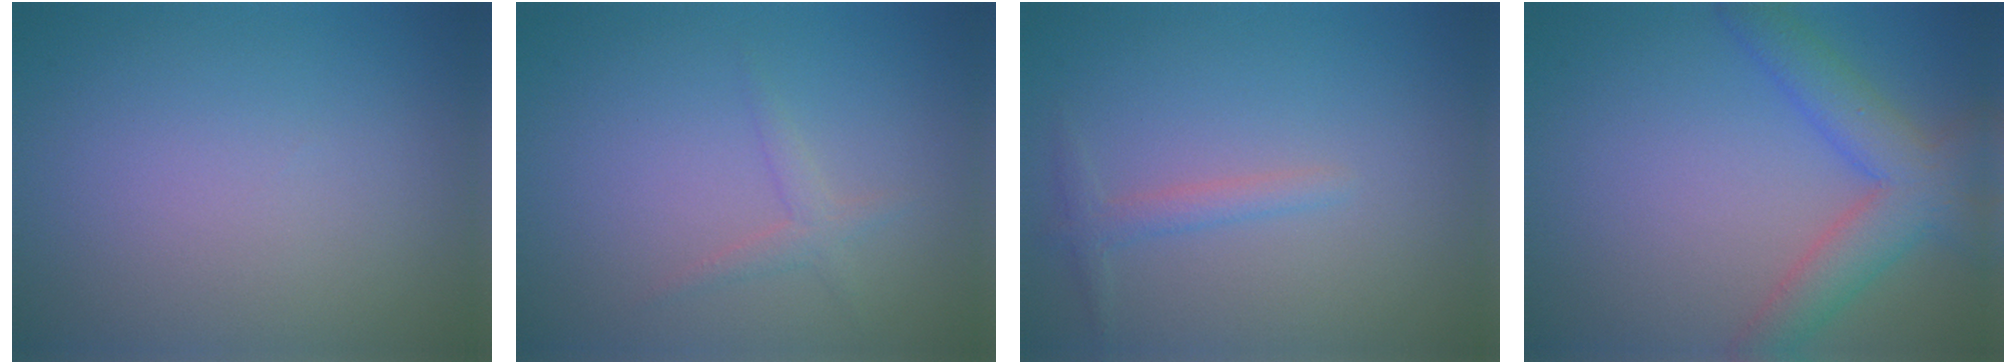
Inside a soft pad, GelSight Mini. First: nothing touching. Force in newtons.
{"total": 1.2, "press": 1.2, "slide": 0.0}
{"total": 1.5, "press": 1.5, "slide": 0.0}
{"total": 5.4, "press": 5.4, "slide": 0.2}